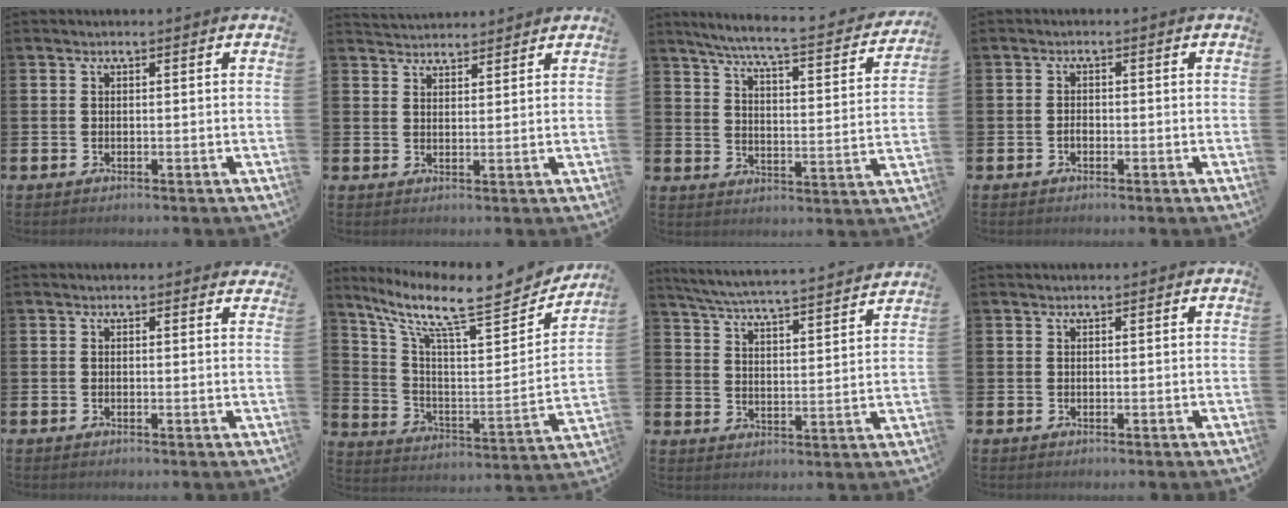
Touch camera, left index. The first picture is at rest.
{"total": 3.0, "force": [3.0, 0.6, -0.2], "torque": [0.005, -0.015, 0.054]}
{"total": 6.0, "force": [5.3, 0.1, 2.8], "torque": [-0.066, -0.049, 0.079]}
{"total": 1.1, "force": [-0.5, 0.7, 0.7], "torque": [-0.005, -0.003, -0.013]}
{"total": 0.6, "force": [0.6, 0.2, 0.1], "torque": [0.006, -0.001, 0.009]}
{"total": 11.2, "force": [9.2, 2.6, 5.9], "torque": [-0.129, -0.075, 0.143]}
{"total": 6.0, "force": [5.8, -0.1, 1.6], "torque": [-0.050, -0.049, 0.097]}
{"total": 0.0}